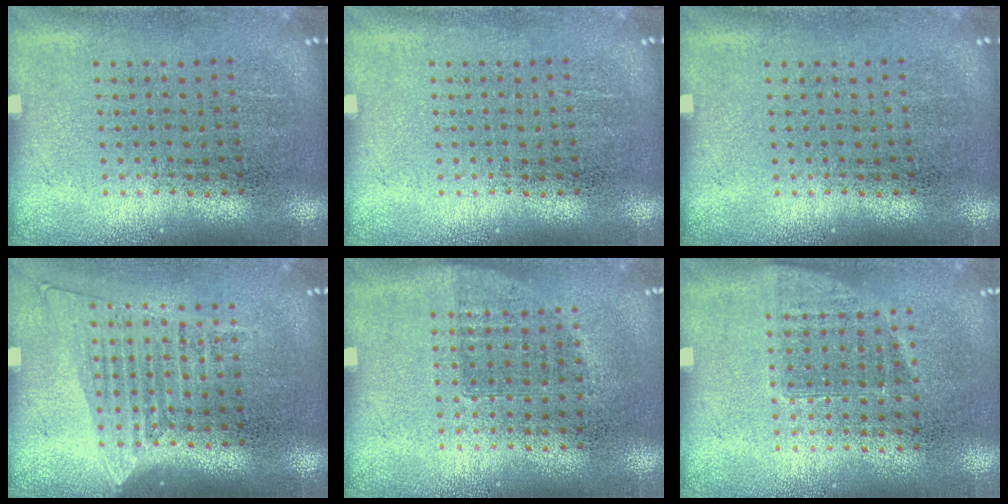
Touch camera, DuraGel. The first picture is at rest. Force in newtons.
{"total": 0.0}
{"total": 0.0}
{"total": 1.4, "press": 1.3, "slide": 0.6}
{"total": 0.7, "press": 0.6, "slide": 0.4}
{"total": 0.9, "press": 0.7, "slide": 0.5}